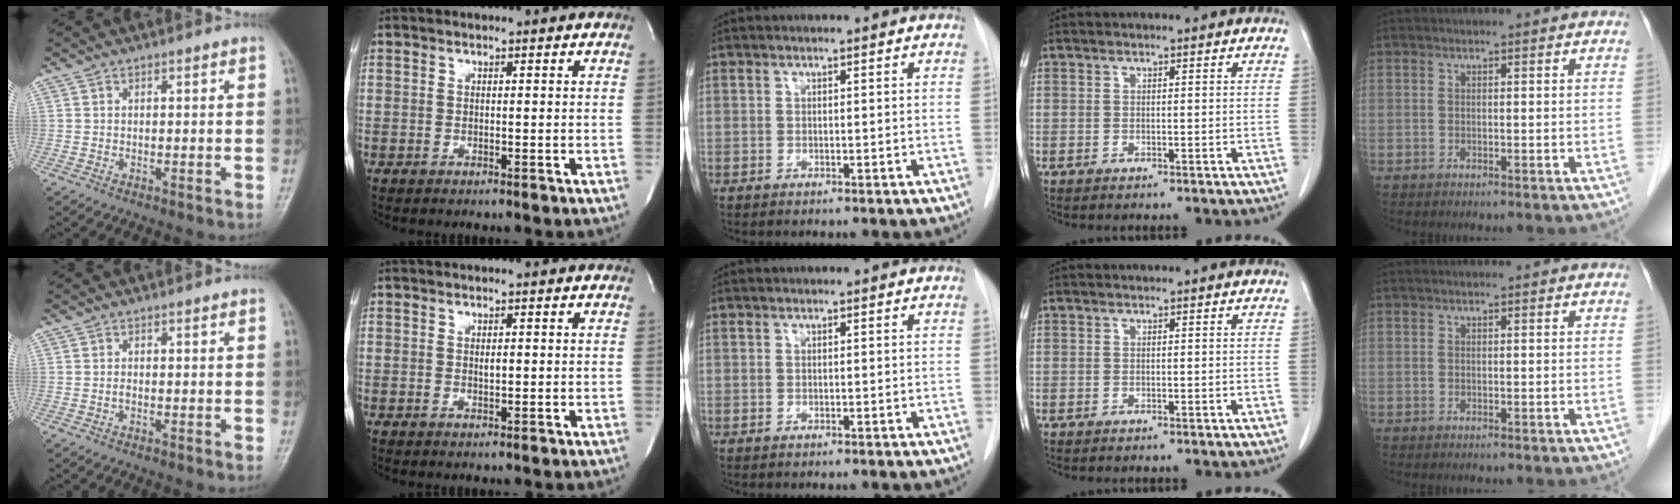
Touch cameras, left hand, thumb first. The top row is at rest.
{"thumb": {"total": 0.8, "force": [-0.3, 0.3, 0.7], "torque": [-0.010, 0.005, -0.005]}, "index": {"total": 0.8, "force": [-0.1, 0.3, 0.7], "torque": [-0.013, -0.006, -0.001]}}